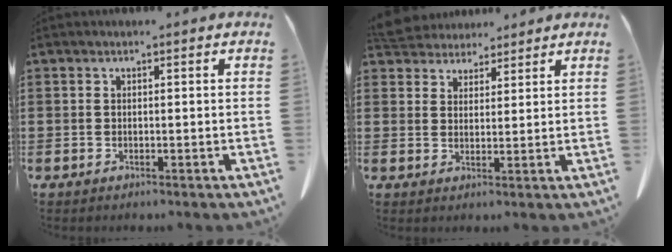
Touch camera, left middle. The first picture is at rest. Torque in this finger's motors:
{"motor_torque": [0.33, -0.08, 0.05, 0.01]}